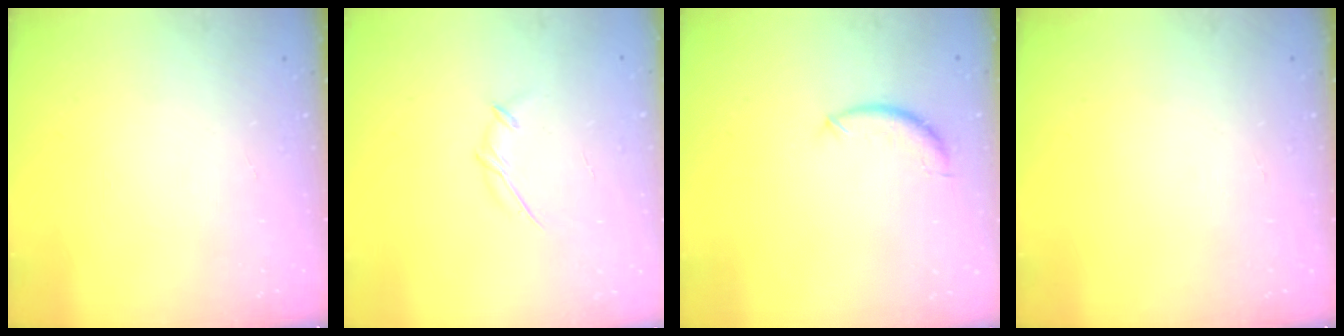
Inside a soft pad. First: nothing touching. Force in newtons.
{"total": 3.8, "press": 3.7, "slide": 0.7}
{"total": 7.8, "press": 7.8, "slide": 0.5}
{"total": 0.0}